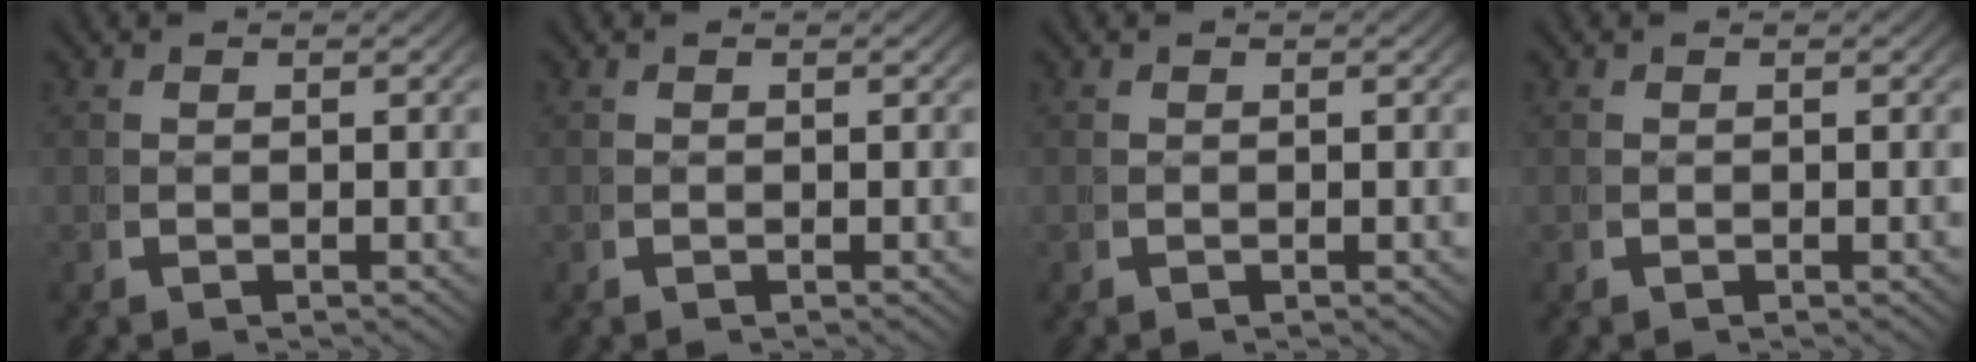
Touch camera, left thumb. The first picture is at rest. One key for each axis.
{"total": 0.0}
{"total": 0.0}
{"total": 0.0}